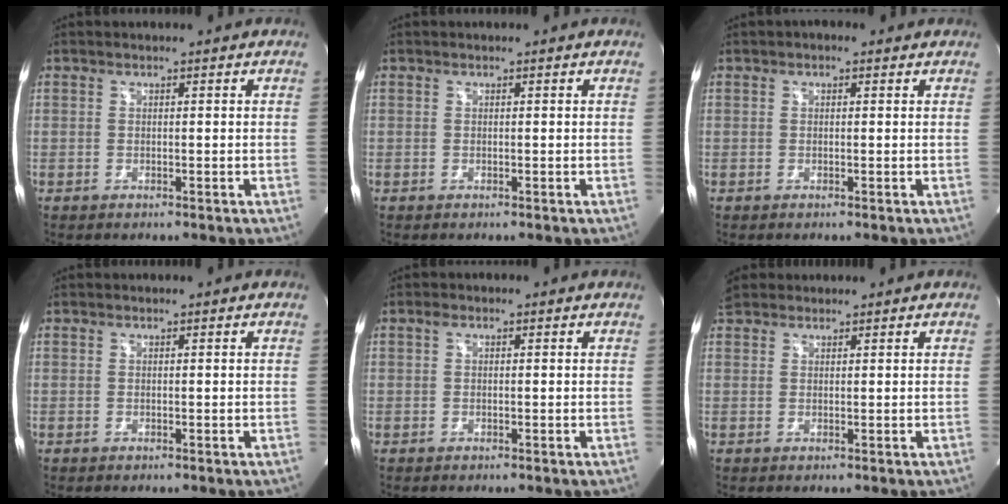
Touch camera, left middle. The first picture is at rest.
{"total": 0.0}
{"total": 1.2, "force": [0.6, 0.8, 0.7], "torque": [-0.018, 0.015, 0.005]}
{"total": 0.0}
{"total": 0.9, "force": [0.3, 0.5, 0.6], "torque": [-0.016, 0.010, 0.003]}
{"total": 3.6, "force": [3.1, 1.9, 0.5], "torque": [-0.015, 0.028, 0.056]}